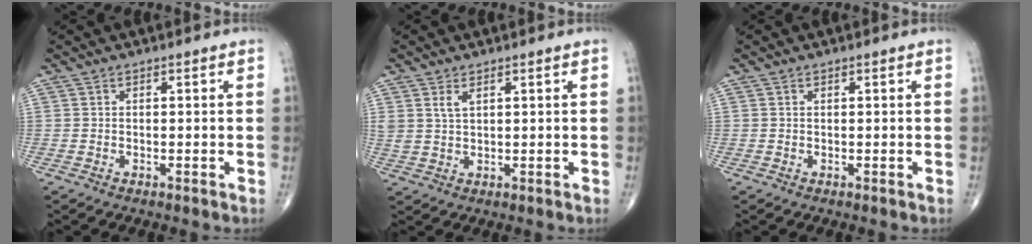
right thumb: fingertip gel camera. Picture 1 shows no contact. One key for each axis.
{"total": 2.7, "fx": 1.5, "fy": 1.3, "fz": 1.9, "tx": -0.039, "ty": -0.005, "tz": 0.036}
{"total": 0.0}